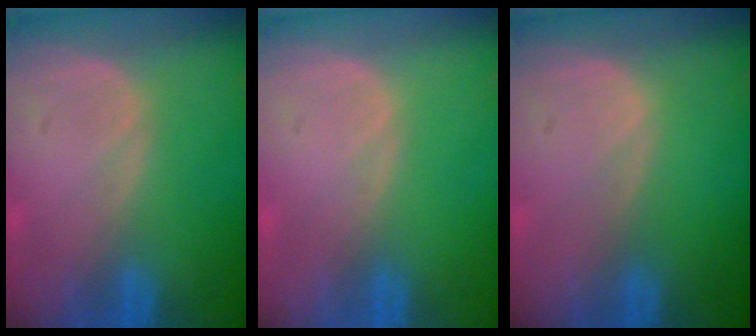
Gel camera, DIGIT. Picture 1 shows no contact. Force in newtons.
{"total": 0.0}
{"total": 0.0}